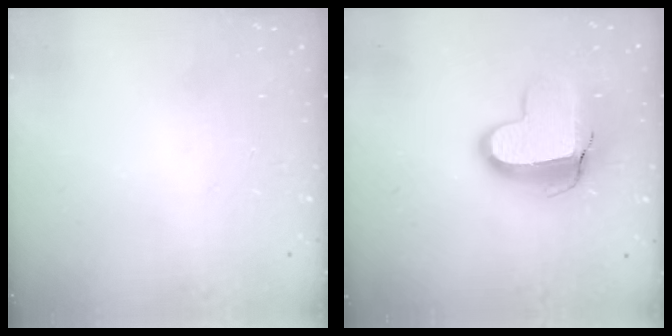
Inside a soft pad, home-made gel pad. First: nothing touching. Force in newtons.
{"total": 13.3, "press": 13.3, "slide": 0.9}